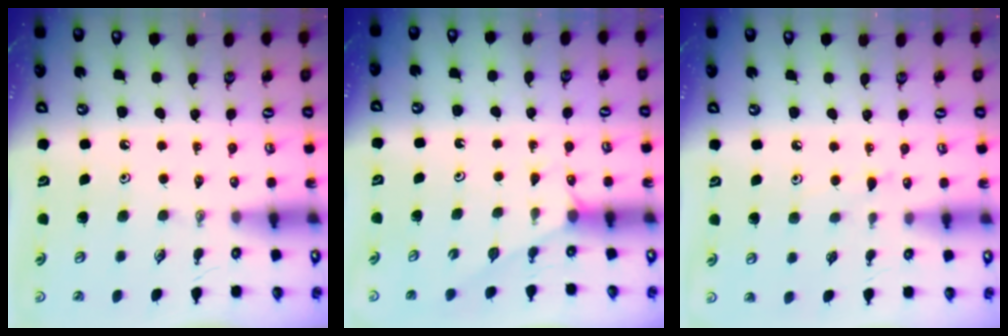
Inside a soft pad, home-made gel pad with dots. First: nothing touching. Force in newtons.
{"total": 2.5, "press": 2.5, "slide": 0.4}
{"total": 4.9, "press": 4.8, "slide": 0.5}